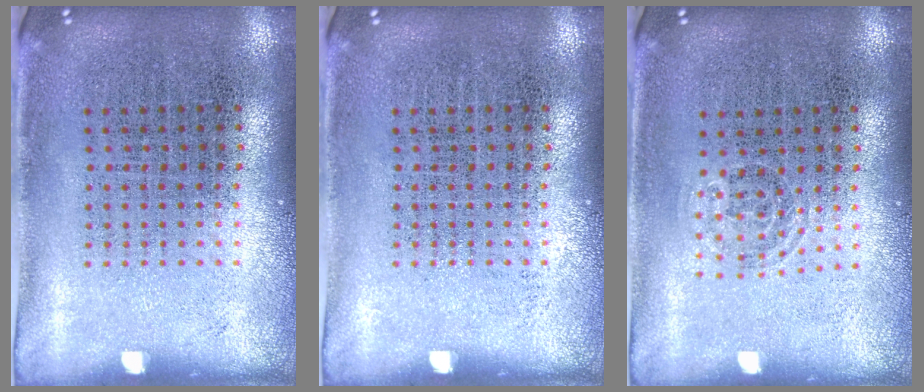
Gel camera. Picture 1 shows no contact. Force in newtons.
{"total": 0.0}
{"total": 0.7, "press": 0.5, "slide": 0.5}